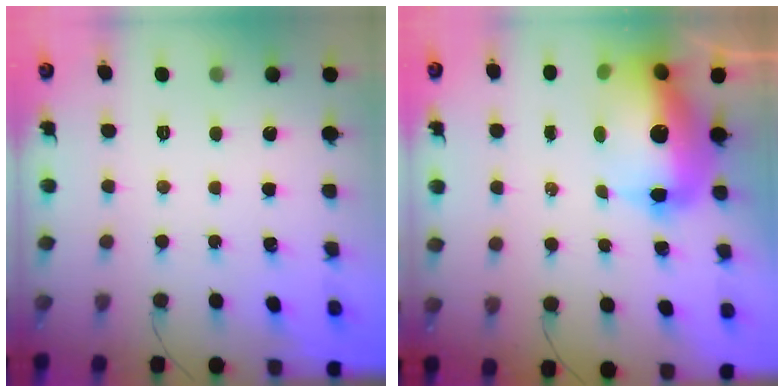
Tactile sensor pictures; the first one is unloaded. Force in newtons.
{"total": 16.7, "press": 16.2, "slide": 4.1}